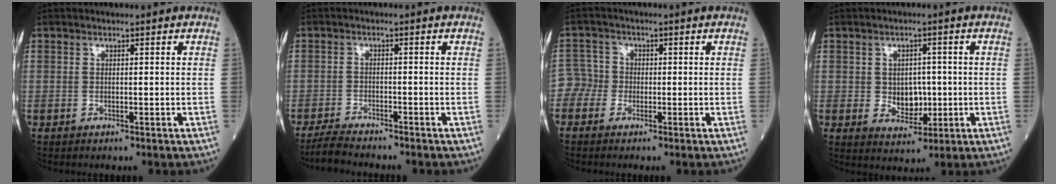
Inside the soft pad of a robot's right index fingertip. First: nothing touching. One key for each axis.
{"total": 5.0, "fx": -4.6, "fy": 0.1, "fz": 1.8, "tx": -0.033, "ty": -0.018, "tz": -0.082}
{"total": 2.8, "fx": -1.1, "fy": 2.5, "fz": 0.1, "tx": 0.008, "ty": 0.007, "tz": -0.030}
{"total": 4.7, "fx": -0.2, "fy": 3.3, "fz": 3.4, "tx": -0.043, "ty": 0.003, "tz": 0.005}